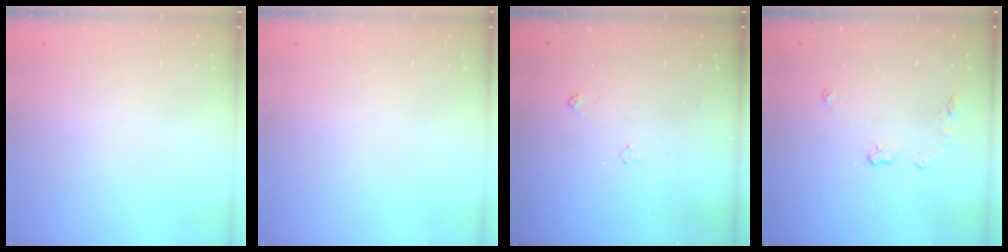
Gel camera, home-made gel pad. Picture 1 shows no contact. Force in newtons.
{"total": 0.0}
{"total": 3.6, "press": 3.6, "slide": 0.6}
{"total": 5.1, "press": 5.0, "slide": 0.6}